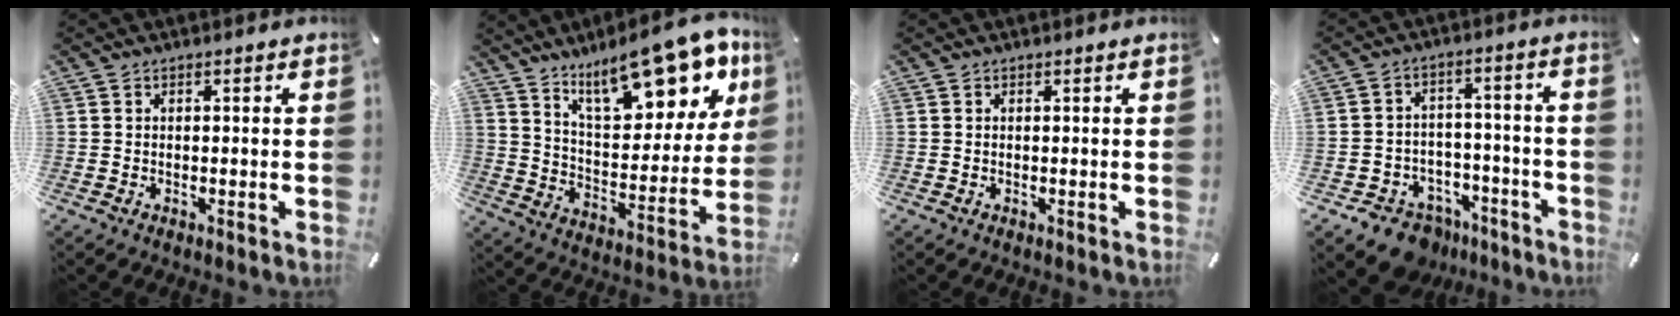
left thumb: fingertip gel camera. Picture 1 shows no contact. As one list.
[{"total": 21.3, "force": [14.8, 8.7, 12.5], "torque": [-0.183, -0.093, 0.251]}, {"total": 0.0}, {"total": 8.9, "force": [-6.5, 5.7, 2.2], "torque": [-0.033, 0.041, -0.112]}]